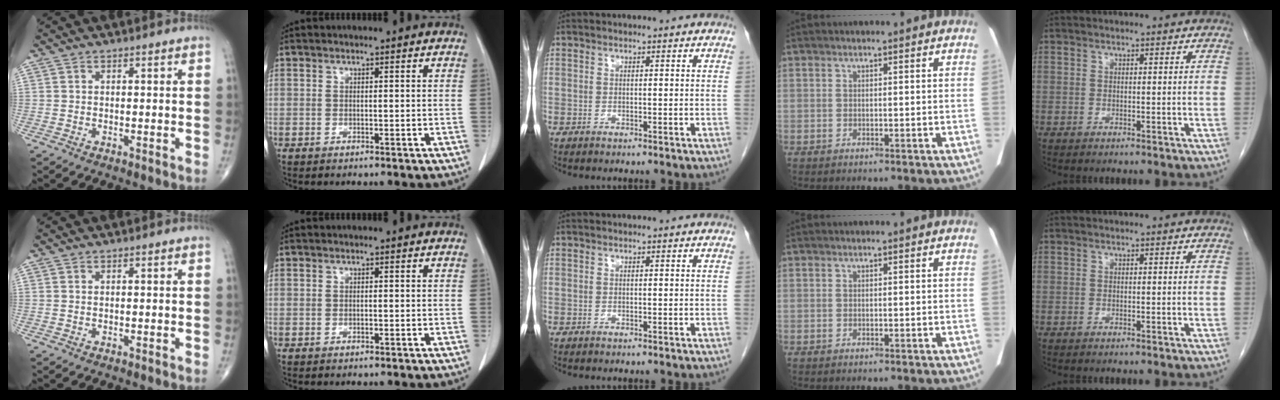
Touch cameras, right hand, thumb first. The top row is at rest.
{}